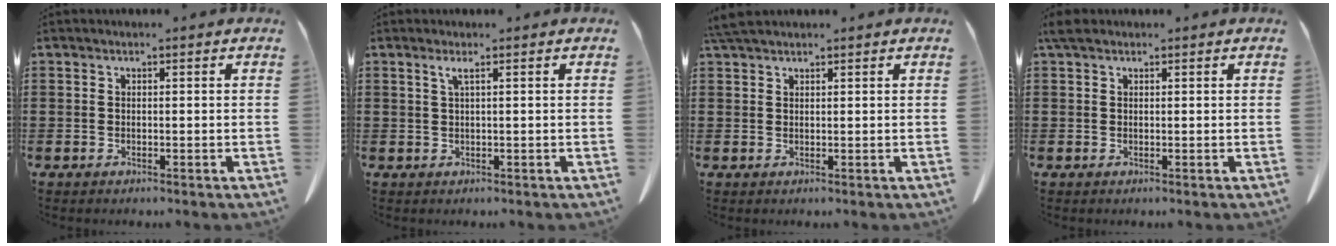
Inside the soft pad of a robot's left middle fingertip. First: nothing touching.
{"total": 1.4, "force": [0.5, -0.1, 1.2], "torque": [-0.025, -0.001, 0.009]}
{"total": 2.5, "force": [2.1, 0.5, 1.3], "torque": [-0.032, 0.003, 0.041]}
{"total": 1.7, "force": [1.1, 1.0, 0.9], "torque": [-0.023, 0.006, 0.020]}